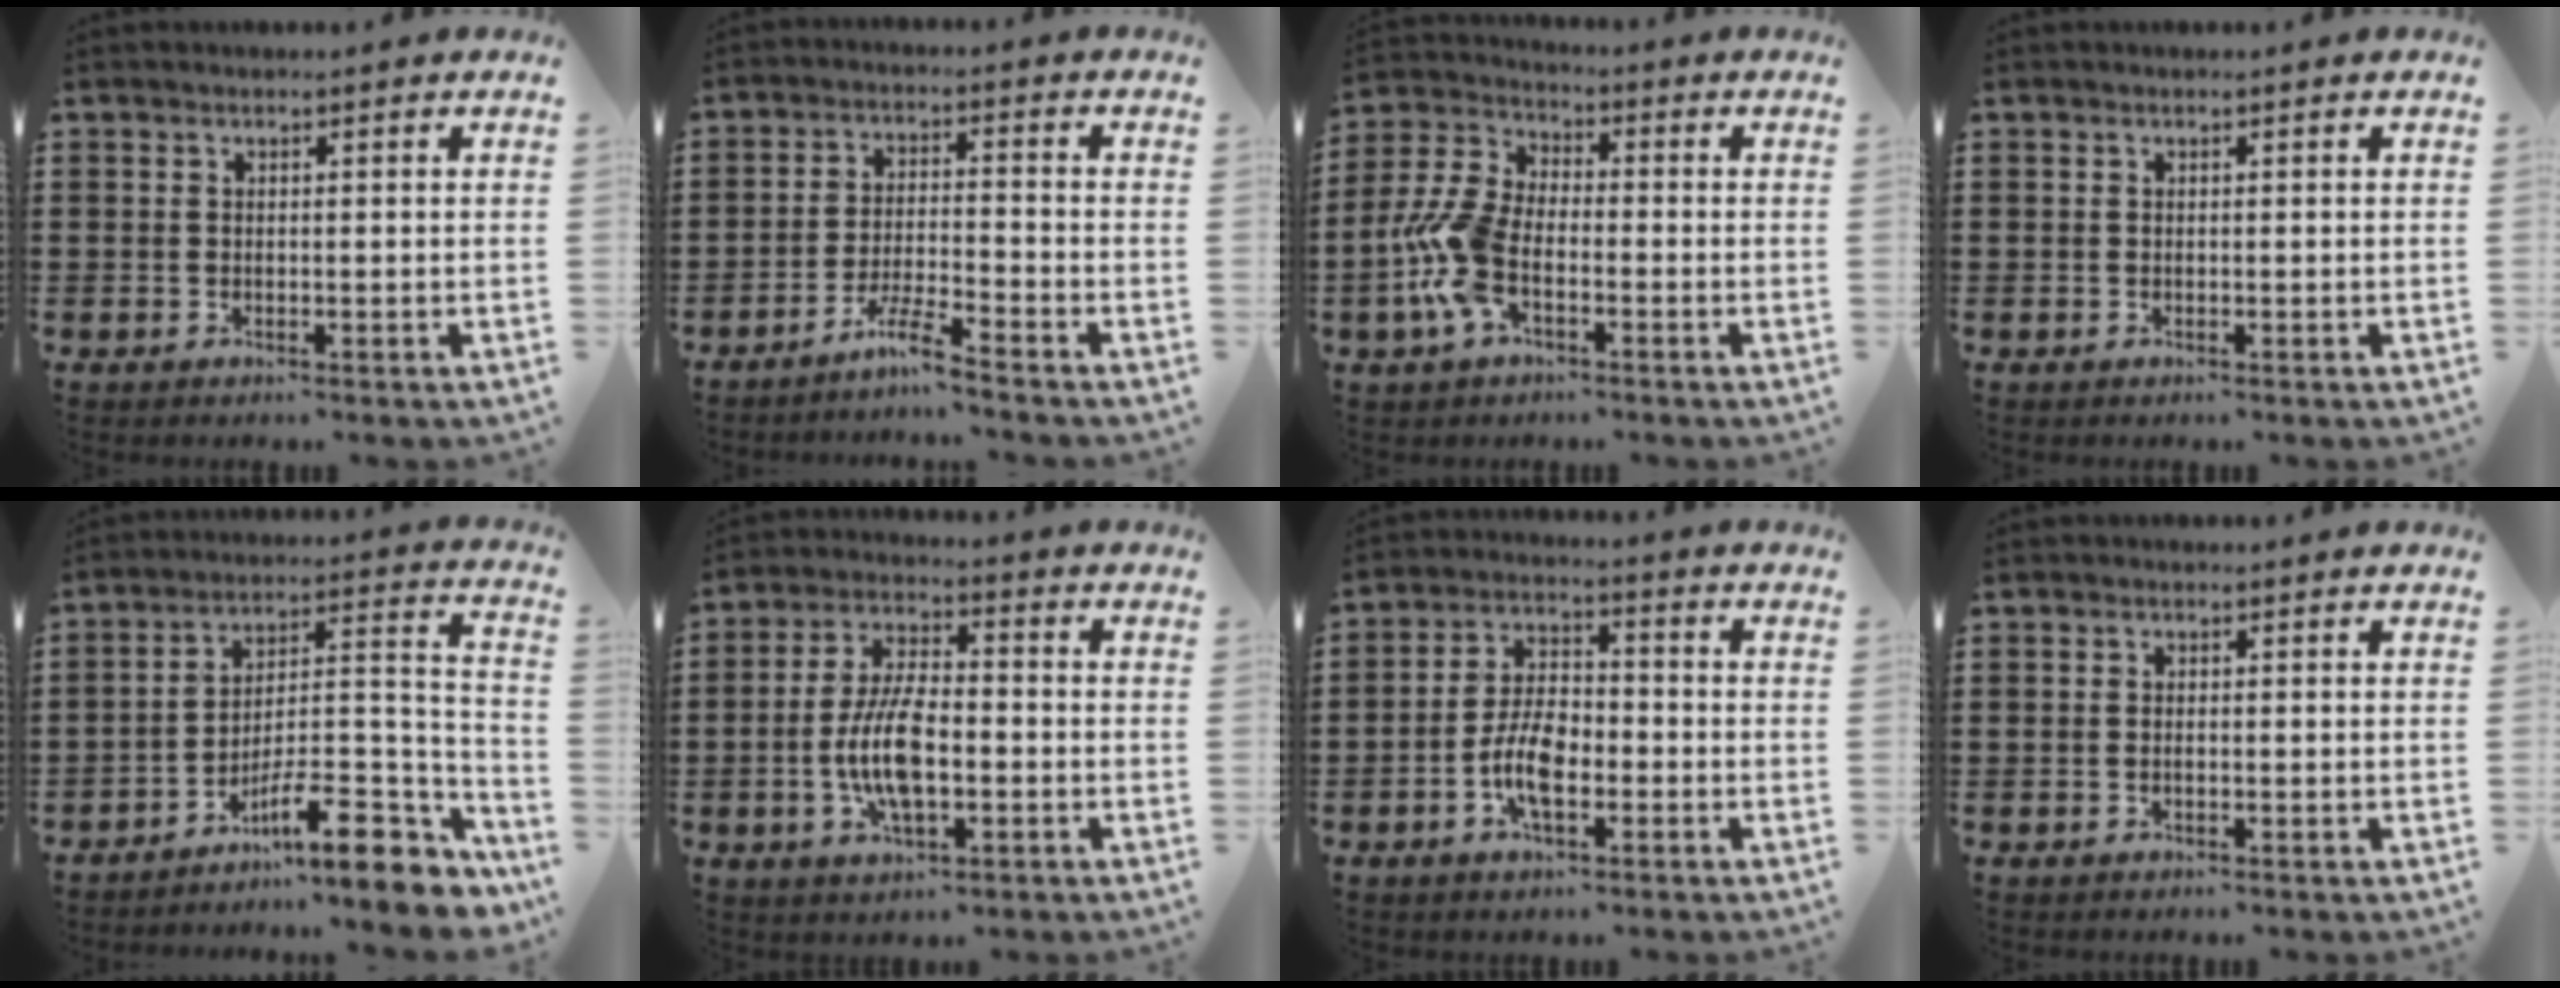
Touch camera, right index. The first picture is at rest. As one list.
[{"total": 5.0, "force": [-4.3, -0.5, 2.4], "torque": [-0.064, -0.012, -0.087]}, {"total": 8.5, "force": [-2.7, 4.4, 6.8], "torque": [-0.179, -0.004, -0.057]}, {"total": 0.0}, {"total": 11.3, "force": [-8.0, 2.7, 7.5], "torque": [-0.114, 0.015, -0.145]}, {"total": 9.1, "force": [-2.0, 3.8, 8.1], "torque": [-0.182, -0.004, -0.042]}, {"total": 7.1, "force": [-2.5, 3.3, 5.7], "torque": [-0.134, 0.001, -0.054]}, {"total": 0.0}]